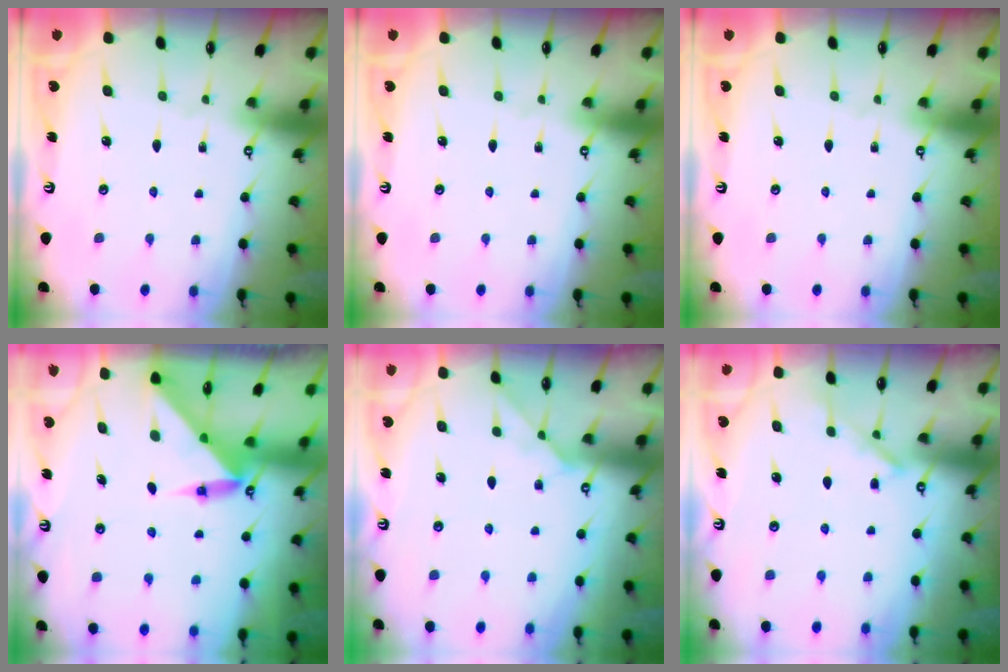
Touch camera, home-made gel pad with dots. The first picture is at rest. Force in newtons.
{"total": 0.0}
{"total": 0.0}
{"total": 3.9, "press": 3.9, "slide": 0.4}
{"total": 4.0, "press": 3.9, "slide": 0.7}
{"total": 4.2, "press": 4.2, "slide": 0.6}